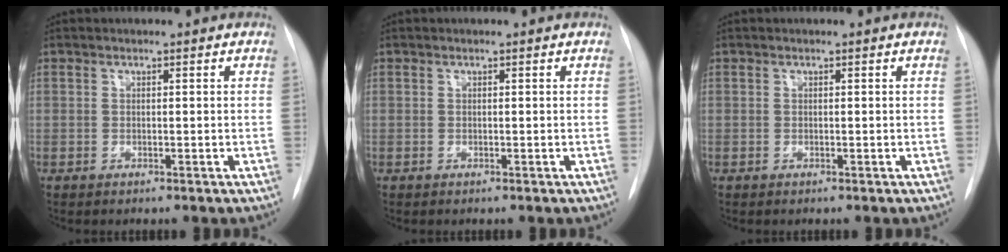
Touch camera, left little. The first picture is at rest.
{"total": 0.0}
{"total": 0.0}